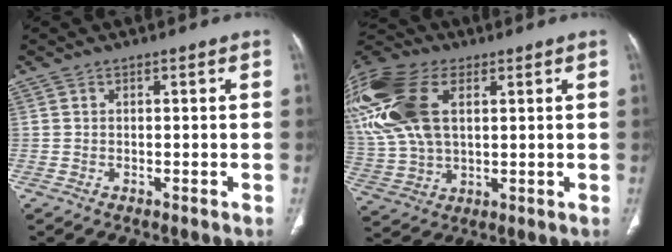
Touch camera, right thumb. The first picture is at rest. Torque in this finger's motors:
{"motor_torque": [2.39, 2.61, 2.09, 0.66, 0.33]}